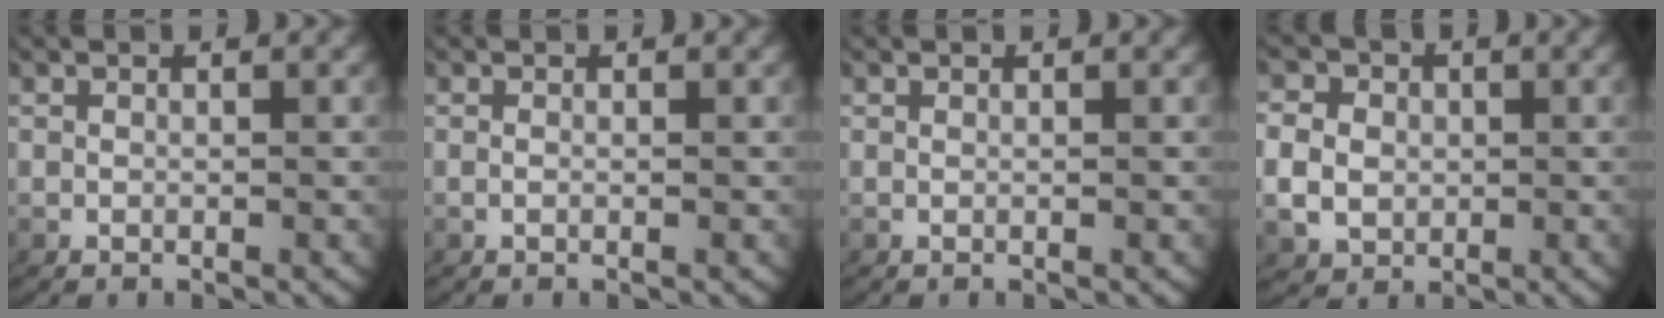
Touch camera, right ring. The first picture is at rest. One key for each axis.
{"total": 0.0}
{"total": 0.0}
{"total": 4.7, "fx": 0.1, "fy": 4.2, "fz": 2.0, "tx": -0.044, "ty": -0.002, "tz": 0.004}